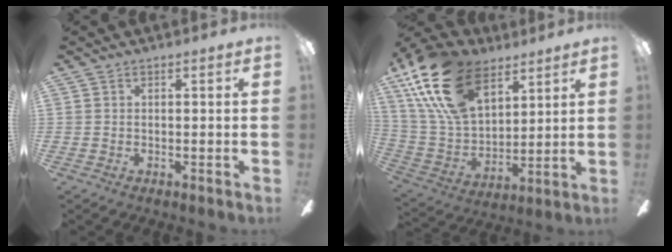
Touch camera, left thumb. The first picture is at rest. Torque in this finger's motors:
{"motor_torque": [0.48, 0.59, 1.72, -1.05, 0.25]}